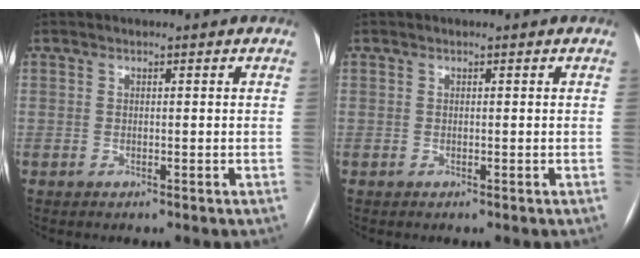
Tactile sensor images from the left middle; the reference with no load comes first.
{"total": 0.0}